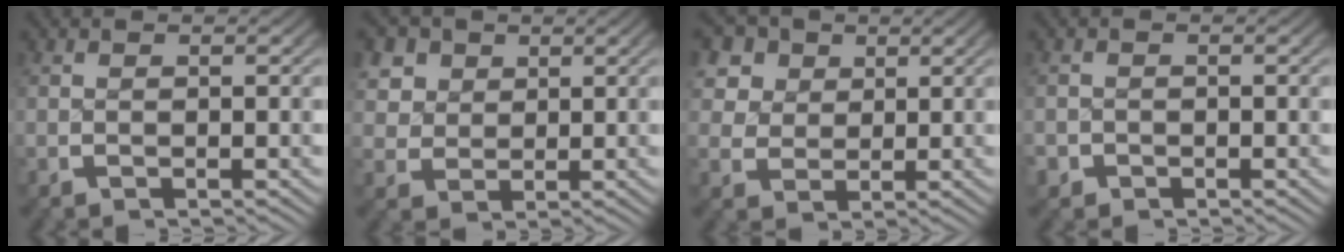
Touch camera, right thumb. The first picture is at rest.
{"total": 5.7, "force": [2.4, 4.5, 2.4], "torque": [-0.061, -0.011, 0.047]}
{"total": 6.4, "force": [2.6, 5.0, 2.9], "torque": [-0.068, -0.008, 0.045]}
{"total": 1.6, "force": [-1.0, 1.2, 0.0], "torque": [-0.004, -0.010, -0.016]}